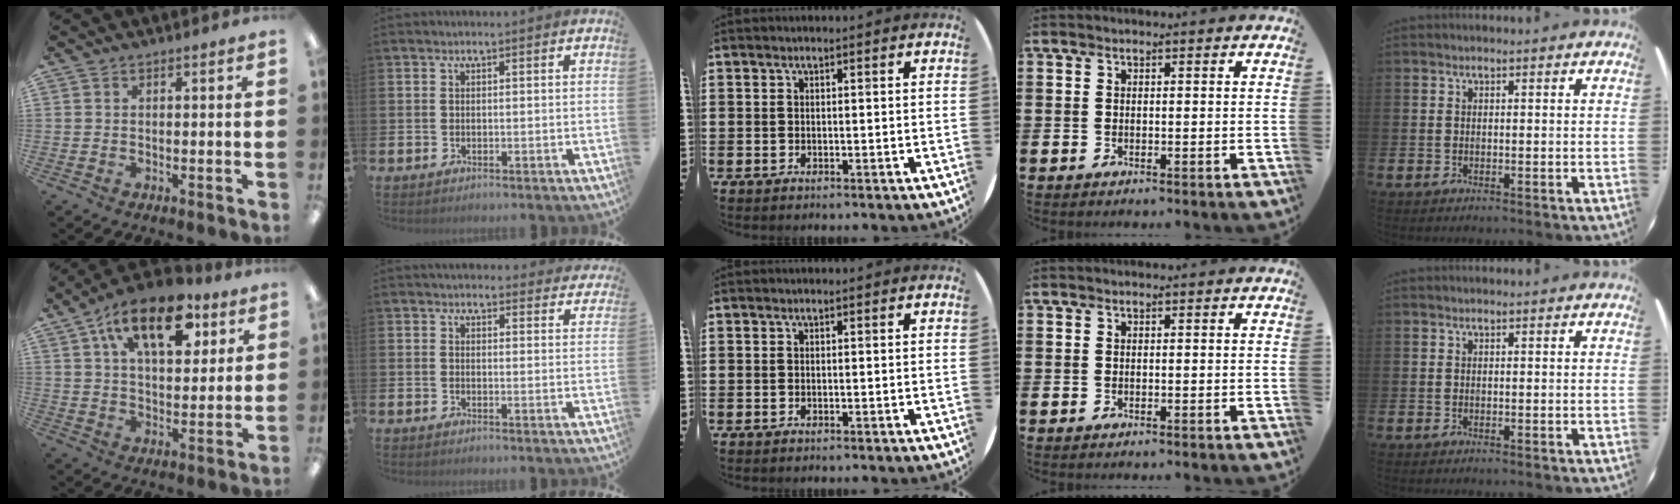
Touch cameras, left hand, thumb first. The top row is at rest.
{"thumb": {"total": 17.5, "force": [8.8, 8.9, 12.2], "torque": [-0.181, -0.024, 0.145]}, "index": {"total": 3.5, "force": [3.4, 0.8, 0.2], "torque": [-0.001, -0.019, 0.061]}}